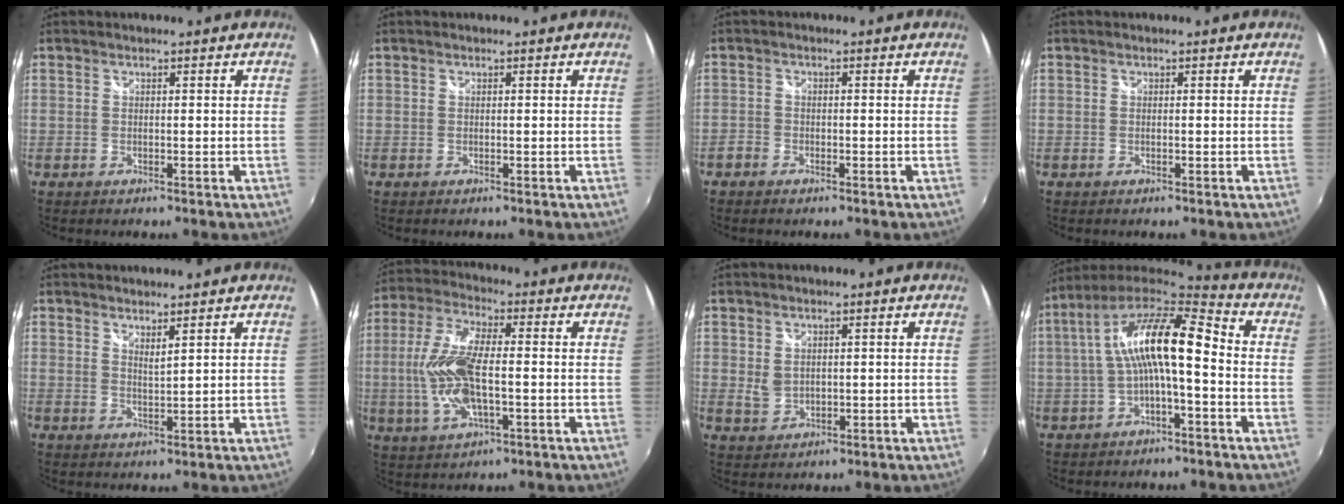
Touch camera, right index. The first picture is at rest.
{"total": 0.0}
{"total": 2.2, "force": [-1.7, 1.2, 0.7], "torque": [-0.024, -0.002, -0.034]}
{"total": 0.0}
{"total": 2.4, "force": [2.0, 0.1, 1.2], "torque": [-0.021, -0.002, 0.033]}
{"total": 13.0, "force": [-1.5, 4.9, 12.0], "torque": [-0.257, 0.001, -0.030]}
{"total": 3.3, "force": [0.6, 2.7, 1.9], "torque": [-0.032, -0.002, 0.016]}
{"total": 14.6, "force": [-0.2, 4.1, 14.0], "torque": [-0.257, 0.024, -0.010]}